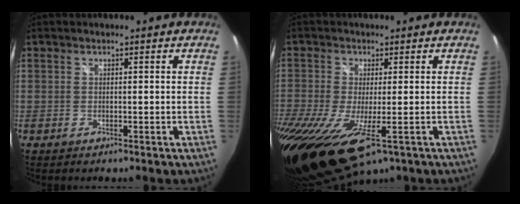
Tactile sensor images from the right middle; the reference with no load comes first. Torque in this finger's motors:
{"motor_torque": [1.25, -0.90, 0.57, 0.21]}